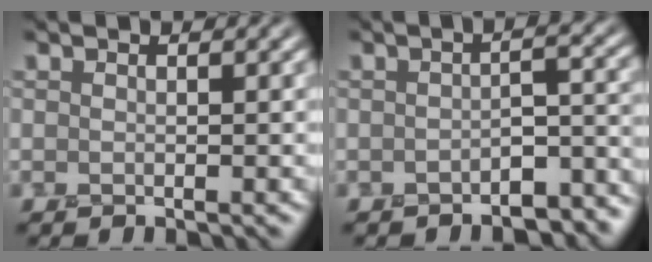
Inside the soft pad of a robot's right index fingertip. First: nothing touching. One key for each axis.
{"total": 4.9, "fx": -3.4, "fy": 1.7, "fz": 3.2, "tx": -0.040, "ty": 0.004, "tz": -0.049}